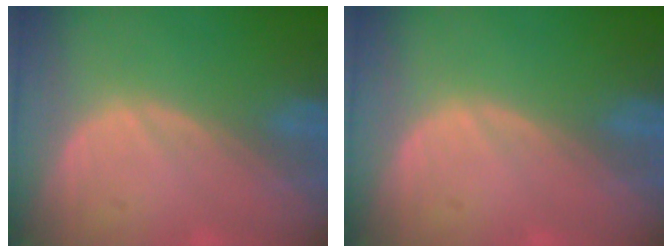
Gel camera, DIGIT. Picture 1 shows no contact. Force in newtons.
{"total": 0.0}